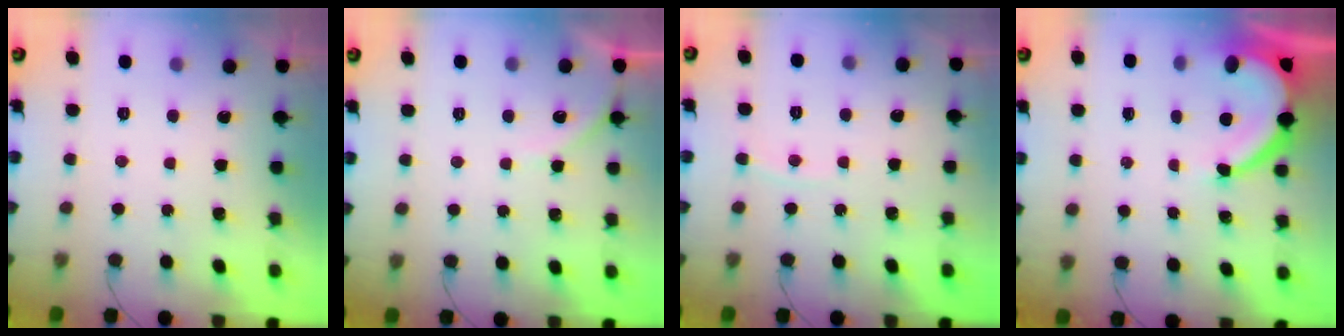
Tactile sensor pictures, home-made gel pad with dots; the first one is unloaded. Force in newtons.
{"total": 4.7, "press": 4.6, "slide": 0.7}
{"total": 2.8, "press": 2.8, "slide": 0.4}
{"total": 6.9, "press": 6.8, "slide": 1.0}